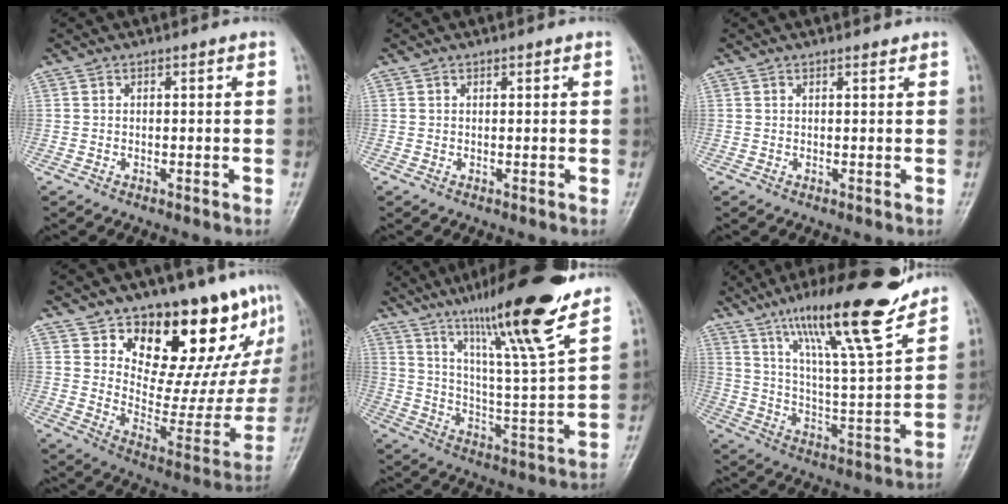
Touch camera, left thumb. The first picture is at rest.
{"total": 0.6, "force": [0.3, 0.3, 0.4], "torque": [0.000, 0.000, 0.004]}
{"total": 0.6, "force": [0.6, 0.2, 0.2], "torque": [-0.006, -0.004, 0.009]}
{"total": 24.5, "force": [14.5, 12.1, 15.6], "torque": [-0.154, -0.074, 0.215]}
{"total": 21.1, "force": [14.6, 1.2, 15.2], "torque": [-0.226, -0.066, 0.241]}
{"total": 19.9, "force": [14.2, 2.4, 13.7], "torque": [-0.201, -0.072, 0.238]}